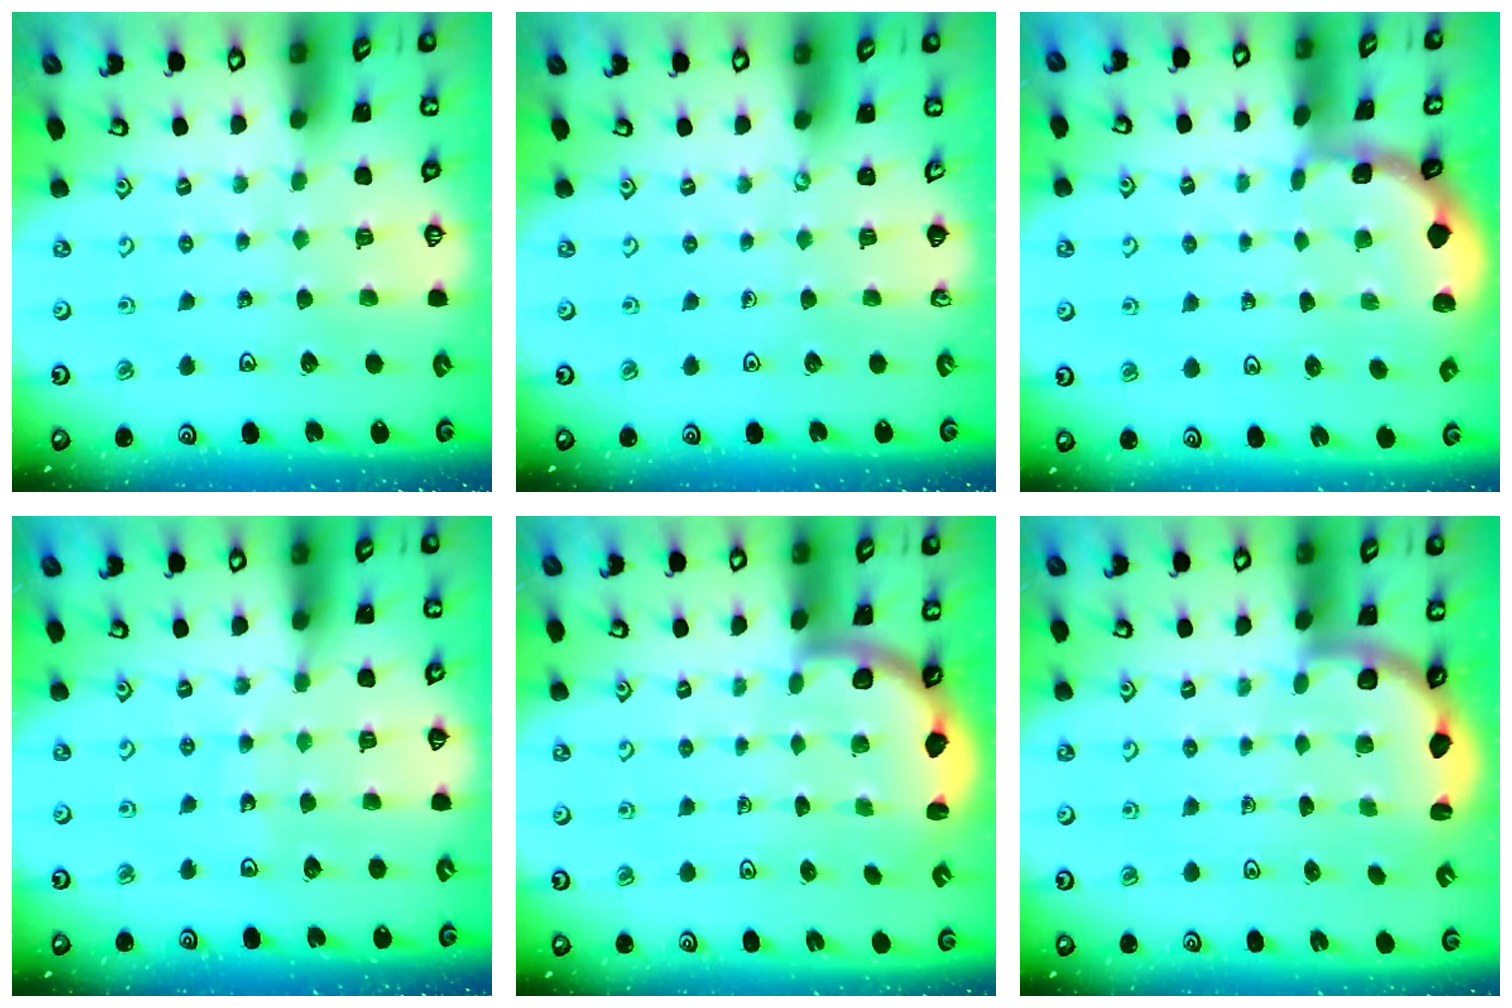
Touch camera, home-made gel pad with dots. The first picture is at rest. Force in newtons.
{"total": 0.0}
{"total": 2.6, "press": 2.6, "slide": 0.3}
{"total": 8.6, "press": 7.9, "slide": 3.2}
{"total": 2.5, "press": 2.5, "slide": 0.6}
{"total": 3.4, "press": 3.0, "slide": 1.6}